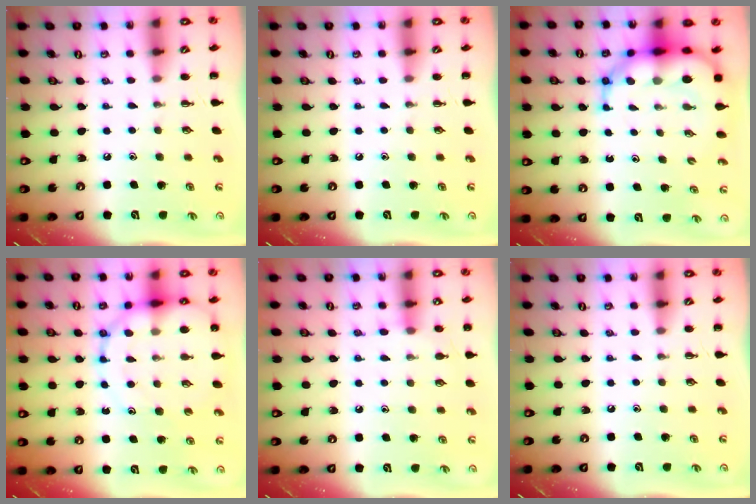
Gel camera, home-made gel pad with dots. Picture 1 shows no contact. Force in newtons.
{"total": 0.0}
{"total": 11.1, "press": 10.7, "slide": 3.1}
{"total": 14.1, "press": 13.7, "slide": 3.4}
{"total": 8.2, "press": 7.8, "slide": 2.5}
{"total": 0.0}